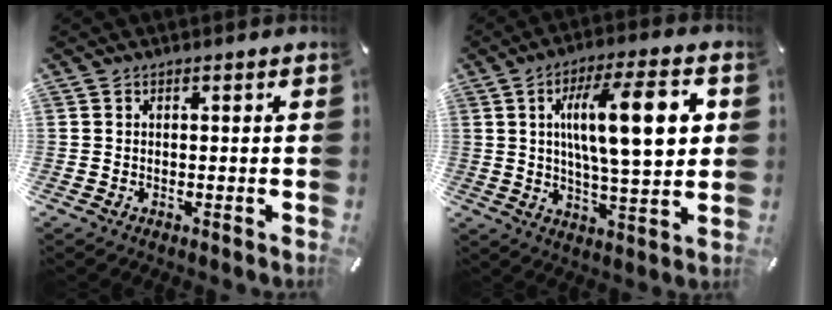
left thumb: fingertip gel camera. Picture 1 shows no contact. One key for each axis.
{"total": 18.5, "fx": 4.3, "fy": 6.0, "fz": 17.0, "tx": -0.279, "ty": -0.001, "tz": 0.056}